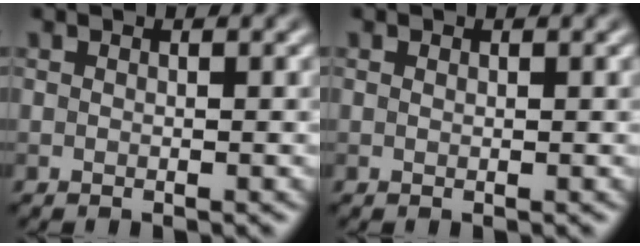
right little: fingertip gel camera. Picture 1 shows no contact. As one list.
[{"total": 0.0}]